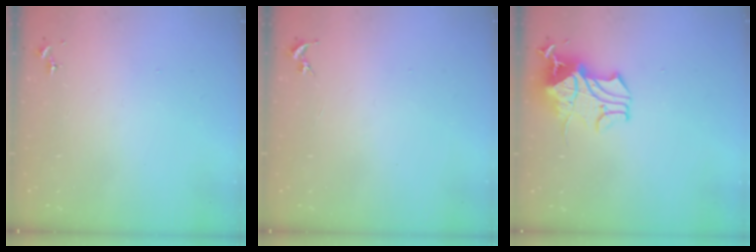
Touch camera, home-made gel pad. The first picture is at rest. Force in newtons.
{"total": 0.0}
{"total": 18.0, "press": 18.0, "slide": 0.2}